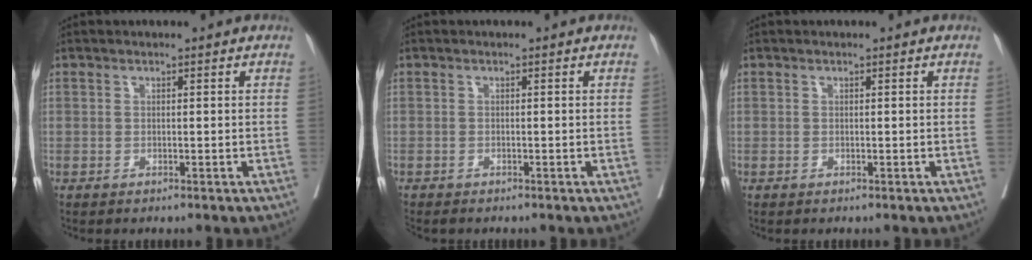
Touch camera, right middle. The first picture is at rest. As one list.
[{"total": 1.8, "force": [-1.6, 0.6, 0.5], "torque": [-0.011, -0.004, -0.024]}, {"total": 0.0}]